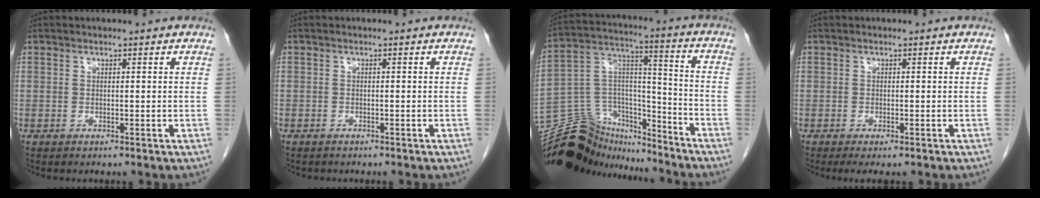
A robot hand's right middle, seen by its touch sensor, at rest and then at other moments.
{"total": 1.2, "force": [-1.1, 0.6, 0.1], "torque": [-0.011, 0.002, -0.017]}
{"total": 18.0, "force": [-16.7, 6.1, 3.2], "torque": [-0.061, 0.069, -0.274]}
{"total": 2.5, "force": [-1.8, 0.6, 1.6], "torque": [-0.023, -0.009, -0.024]}